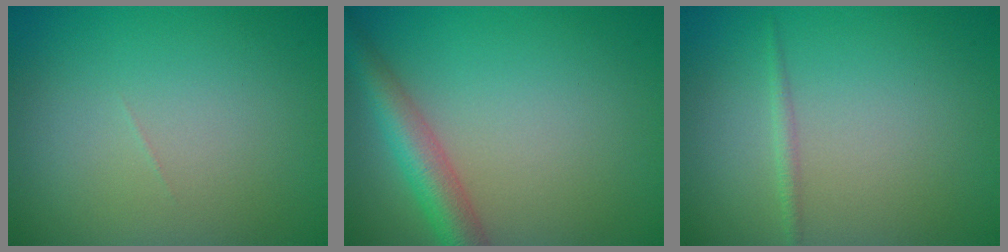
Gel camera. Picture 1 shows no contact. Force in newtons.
{"total": 4.2, "press": 4.2, "slide": 0.2}
{"total": 0.8, "press": 0.8, "slide": 0.1}